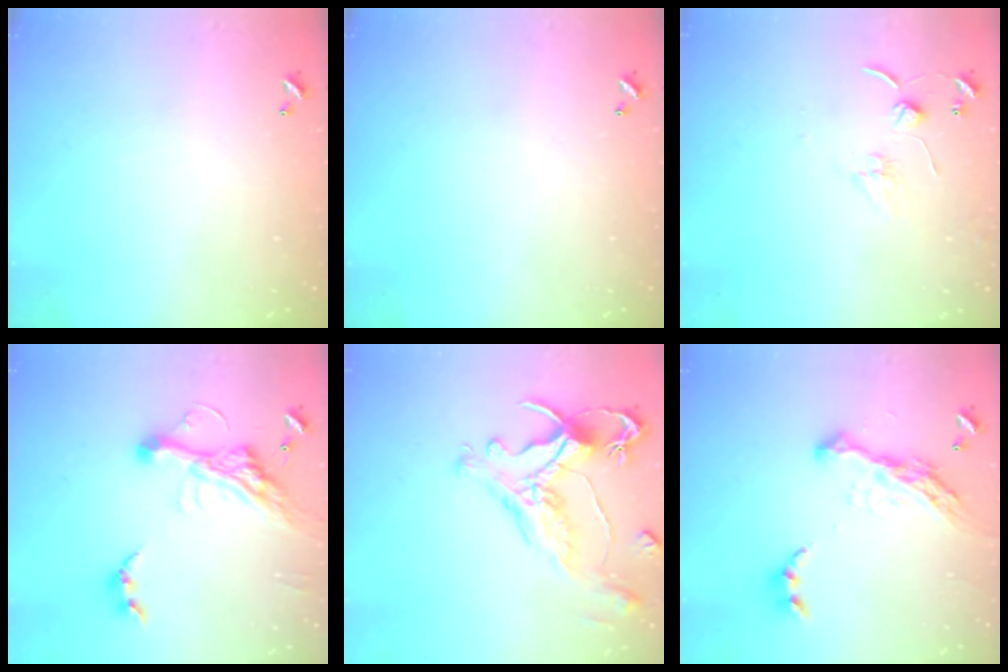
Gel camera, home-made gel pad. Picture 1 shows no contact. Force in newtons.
{"total": 0.0}
{"total": 2.3, "press": 2.3, "slide": 0.1}
{"total": 11.8, "press": 11.7, "slide": 1.6}
{"total": 1.2, "press": 0.3, "slide": 1.2}
{"total": 15.6, "press": 15.5, "slide": 1.6}